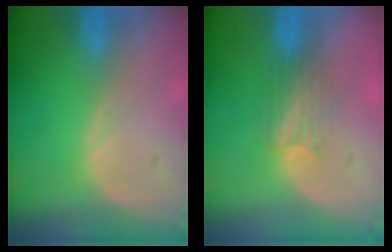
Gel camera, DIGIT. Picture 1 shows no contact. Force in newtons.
{"total": 3.3, "press": 2.9, "slide": 1.5}